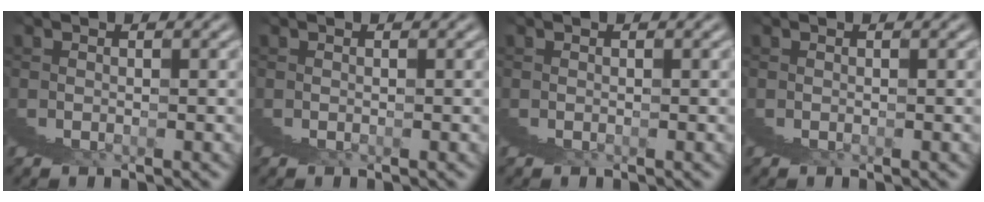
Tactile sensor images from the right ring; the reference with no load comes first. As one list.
[{"total": 0.0}, {"total": 0.0}, {"total": 0.0}]